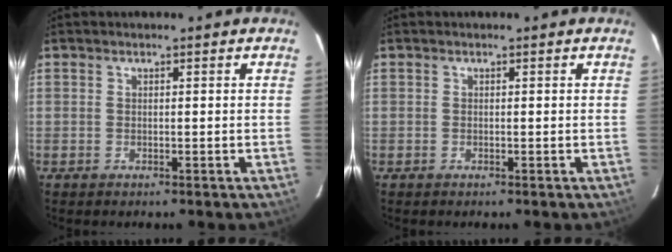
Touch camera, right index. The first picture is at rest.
{"total": 0.0}